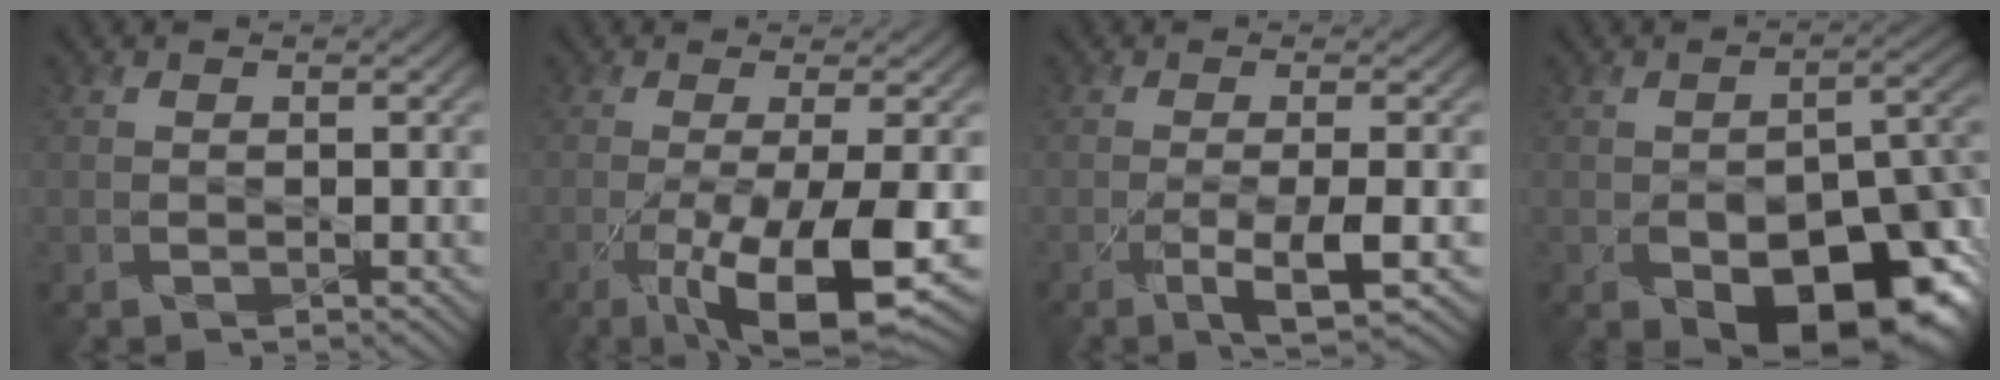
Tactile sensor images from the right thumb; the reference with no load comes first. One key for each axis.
{"total": 10.6, "fx": -3.6, "fy": 2.3, "fz": 9.7, "tx": -0.155, "ty": -0.010, "tz": -0.052}
{"total": 4.2, "fx": -1.4, "fy": 0.5, "fz": 3.9, "tx": -0.071, "ty": -0.004, "tz": -0.027}
{"total": 15.6, "fx": -6.8, "fy": 8.8, "fz": 10.9, "tx": -0.127, "ty": -0.034, "tz": -0.097}